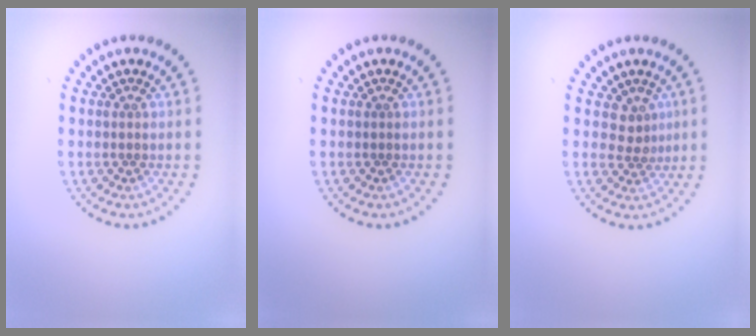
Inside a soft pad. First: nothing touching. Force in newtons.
{"total": 0.0}
{"total": 1.9, "press": 1.4, "slide": 1.3}